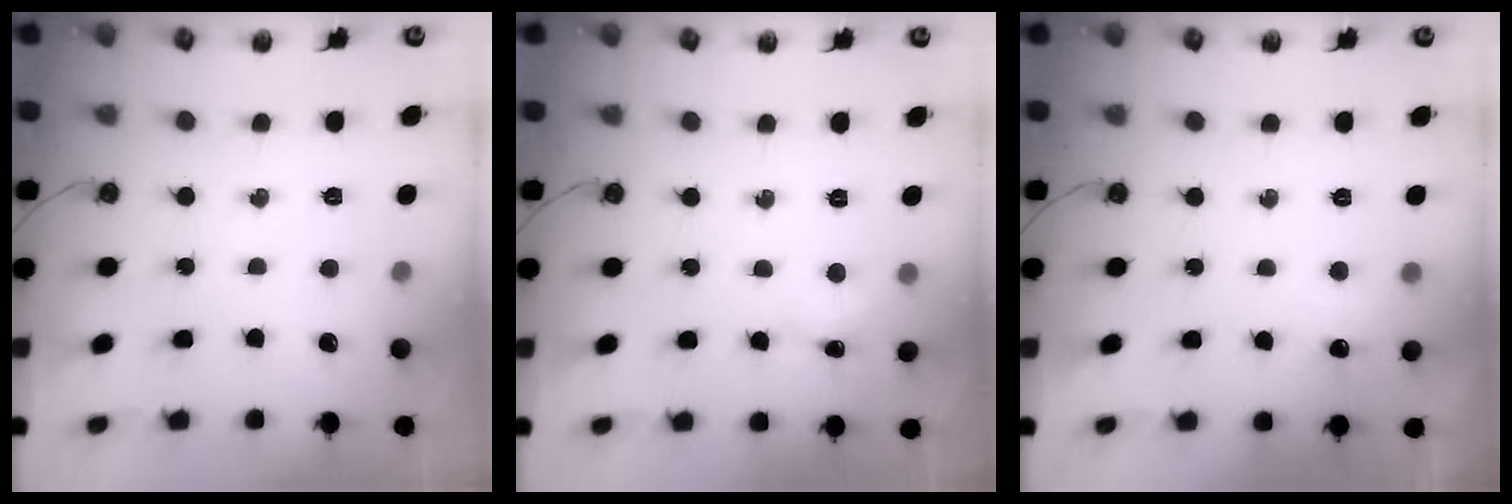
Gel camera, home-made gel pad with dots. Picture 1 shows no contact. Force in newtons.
{"total": 2.7, "press": 2.6, "slide": 0.5}
{"total": 5.4, "press": 5.3, "slide": 0.7}